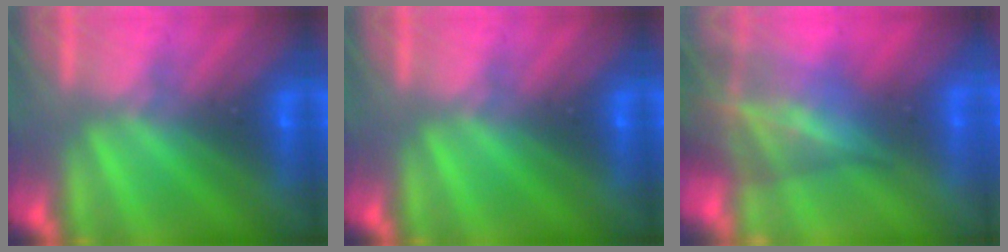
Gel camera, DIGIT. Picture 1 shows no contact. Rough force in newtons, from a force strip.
{"total": 0.0}
{"total": 7.6}